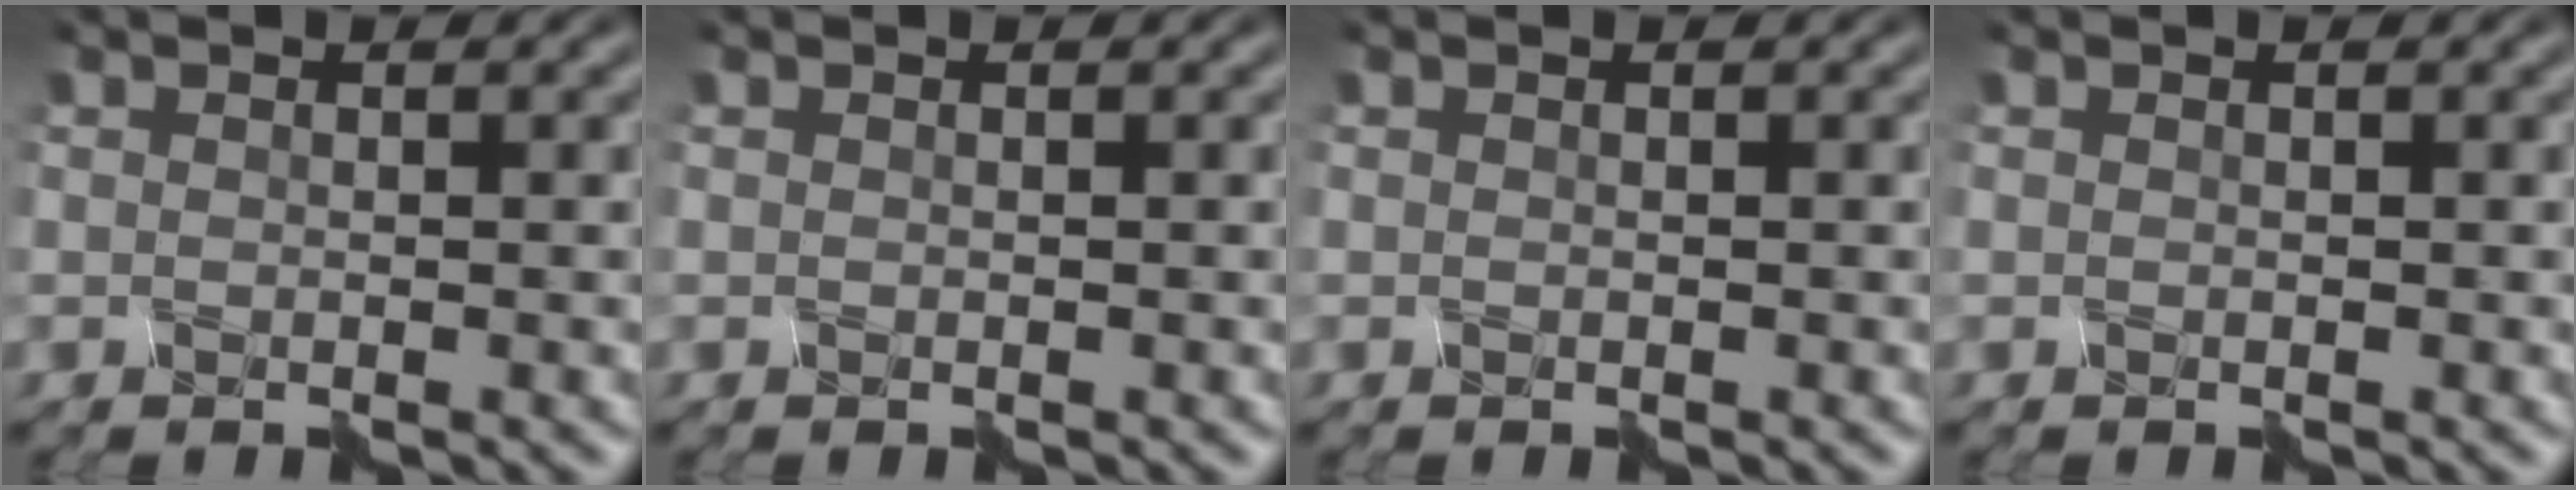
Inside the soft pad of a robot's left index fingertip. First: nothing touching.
{"total": 0.0}
{"total": 0.0}
{"total": 0.0}